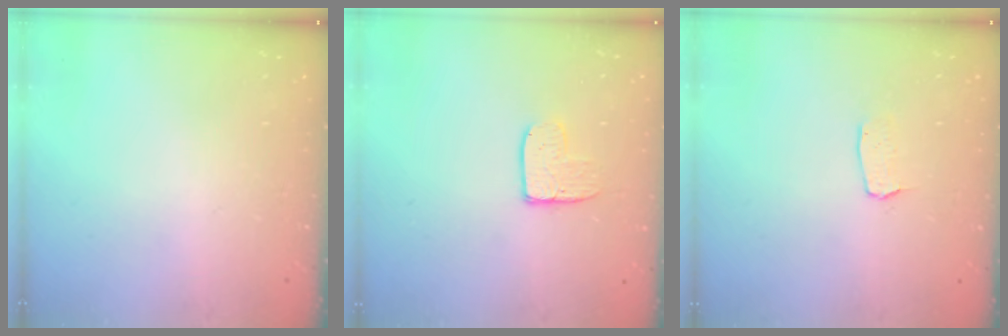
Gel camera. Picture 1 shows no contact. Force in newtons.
{"total": 7.9, "press": 7.9, "slide": 0.6}
{"total": 2.9, "press": 2.9, "slide": 0.2}